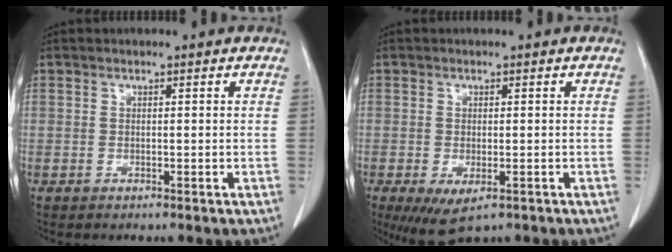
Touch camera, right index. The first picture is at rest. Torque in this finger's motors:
{"motor_torque": [0.58, -0.47, 0.27, 0.07]}